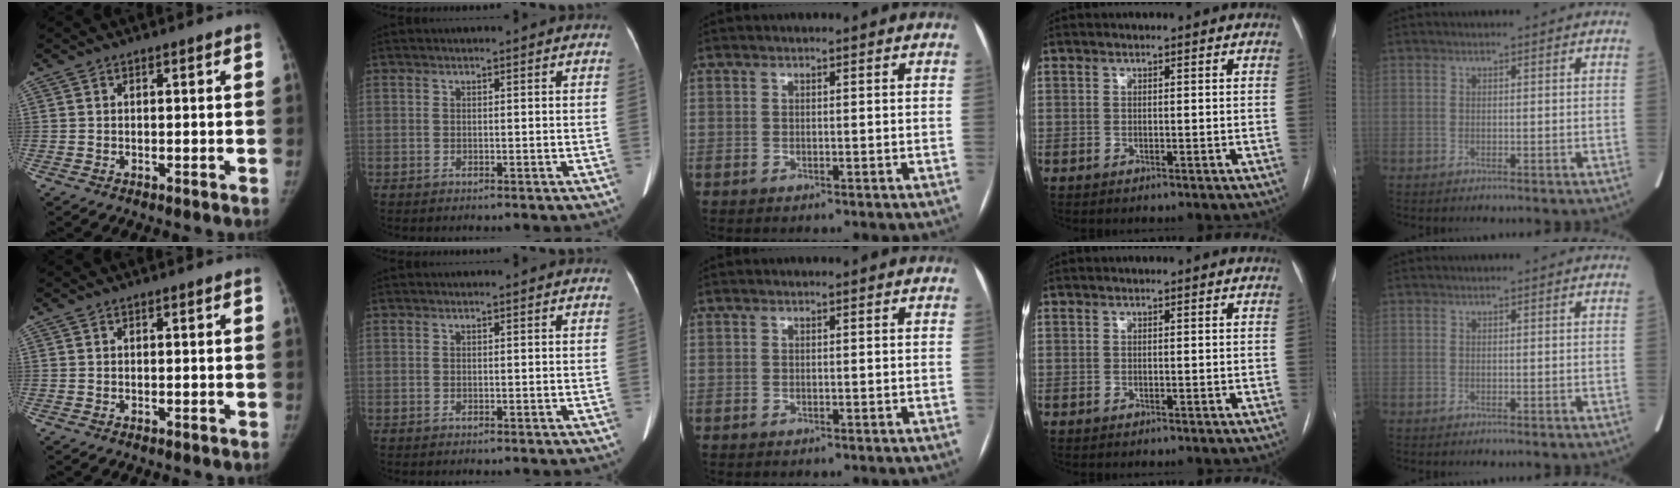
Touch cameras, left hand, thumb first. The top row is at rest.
{}